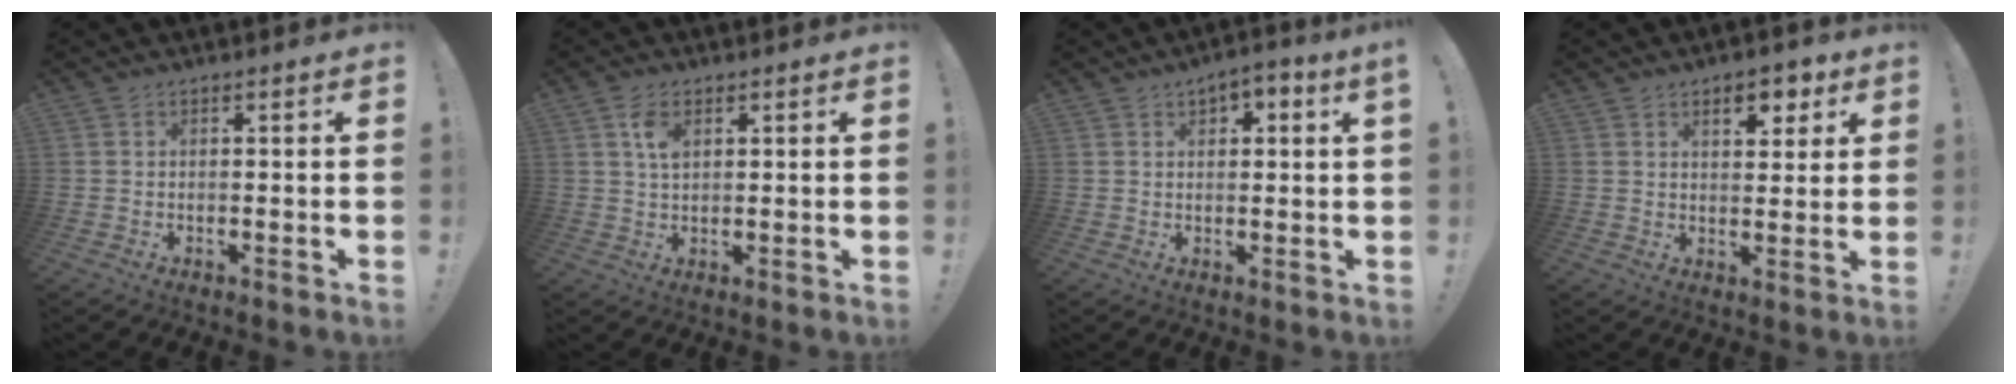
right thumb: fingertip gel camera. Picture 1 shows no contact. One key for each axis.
{"total": 4.9, "fx": 2.0, "fy": 2.7, "fz": 3.5, "tx": -0.058, "ty": 0.000, "tz": 0.035}
{"total": 3.3, "fx": 1.4, "fy": 1.4, "fz": 2.7, "tx": -0.039, "ty": 0.004, "tz": 0.021}
{"total": 7.1, "fx": 3.9, "fy": 3.6, "fz": 4.7, "tx": -0.048, "ty": -0.014, "tz": 0.061}